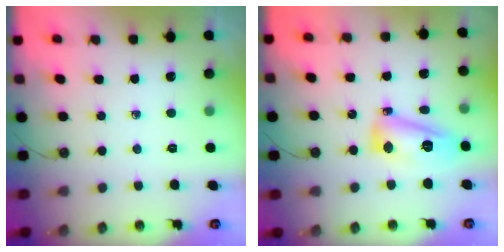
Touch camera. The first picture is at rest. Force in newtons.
{"total": 14.7, "press": 14.7, "slide": 1.2}